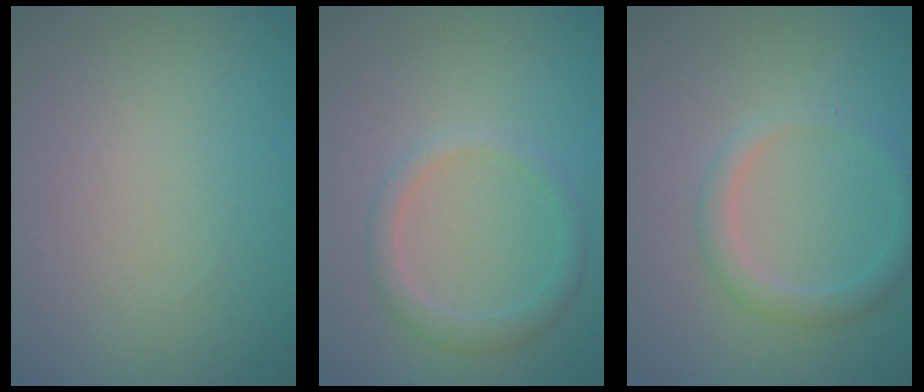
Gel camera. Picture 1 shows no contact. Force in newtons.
{"total": 2.1, "press": 2.1, "slide": 0.2}
{"total": 2.2, "press": 2.2, "slide": 0.2}